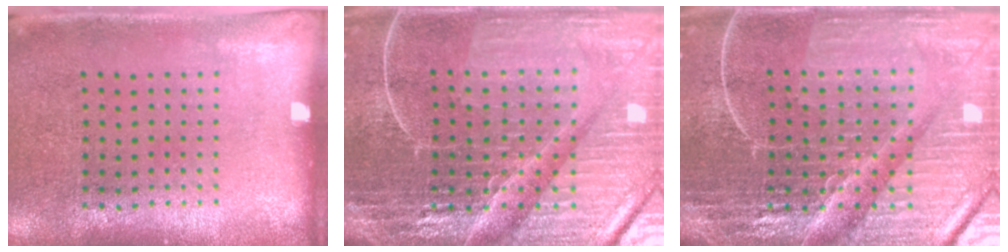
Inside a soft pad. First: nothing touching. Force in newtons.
{"total": 7.1, "press": 6.2, "slide": 3.5}
{"total": 7.1, "press": 6.2, "slide": 3.5}